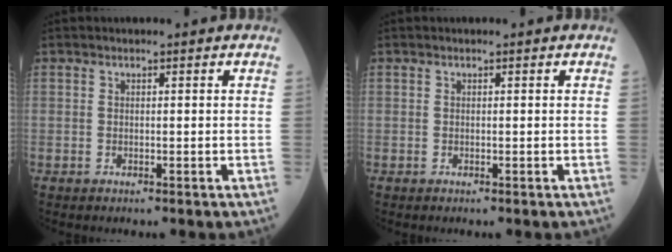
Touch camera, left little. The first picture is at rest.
{"total": 0.0}